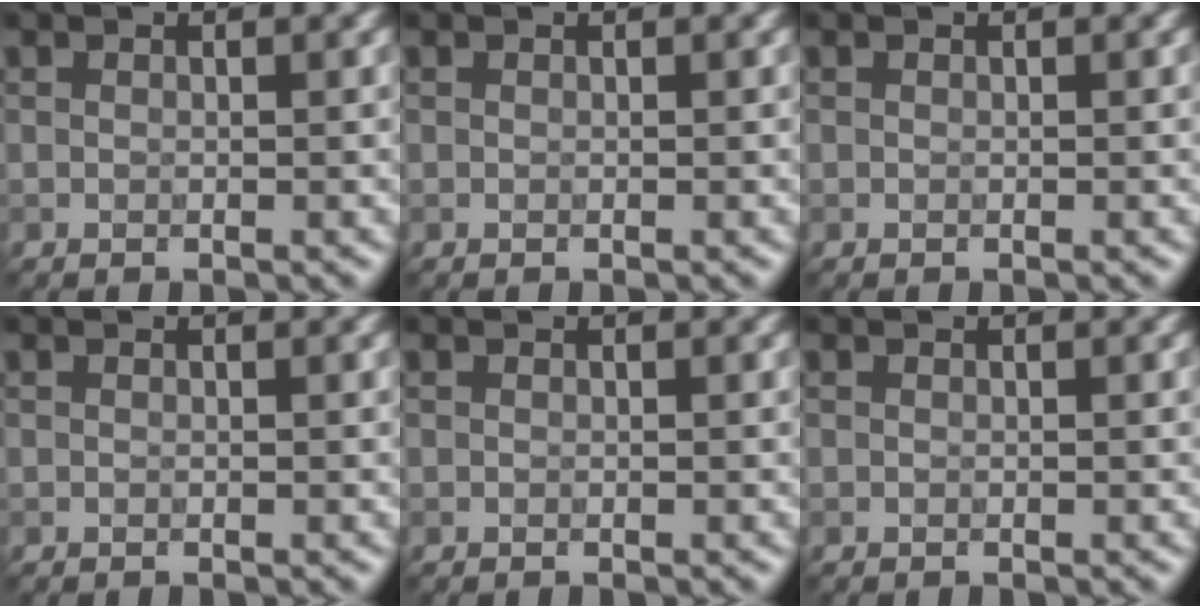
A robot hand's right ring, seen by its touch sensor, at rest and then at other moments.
{"total": 0.0}
{"total": 0.0}
{"total": 0.0}
{"total": 0.0}
{"total": 0.0}